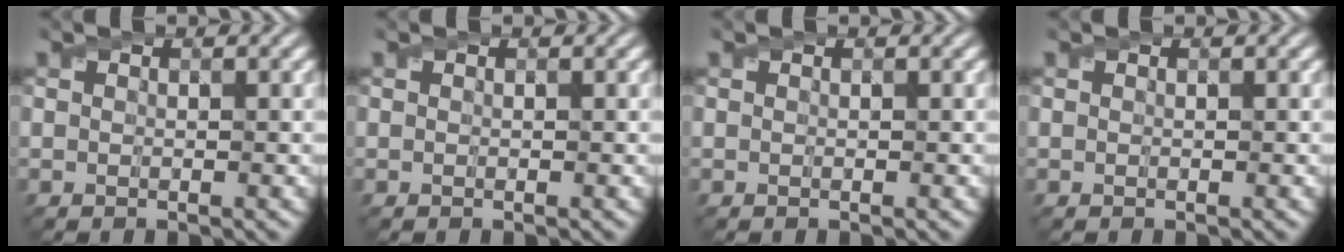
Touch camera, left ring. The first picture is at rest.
{"total": 0.0}
{"total": 0.0}
{"total": 0.0}